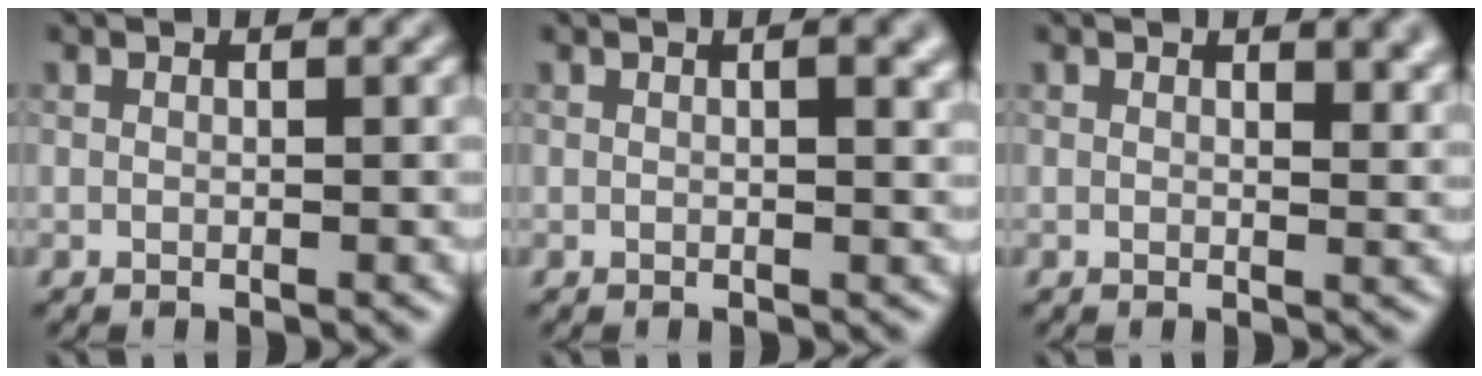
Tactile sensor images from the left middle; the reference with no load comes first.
{"total": 2.2, "force": [0.6, 0.7, 2.0], "torque": [-0.020, 0.003, 0.007]}
{"total": 2.4, "force": [1.3, 0.8, 1.8], "torque": [-0.018, -0.002, 0.022]}